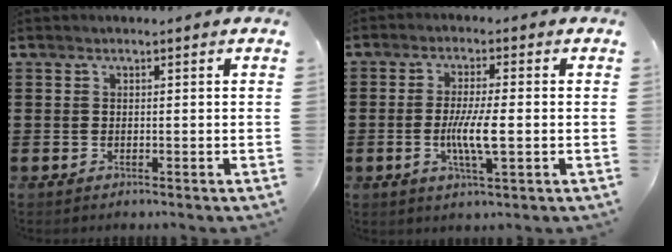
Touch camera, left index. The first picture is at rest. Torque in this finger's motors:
{"motor_torque": [0.32, 0.07, 0.39, 0.09]}